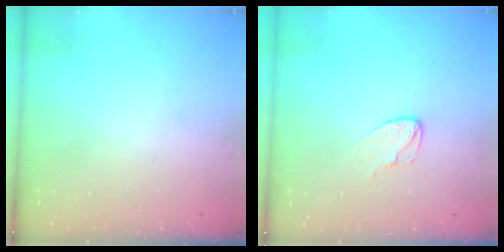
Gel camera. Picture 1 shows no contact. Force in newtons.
{"total": 4.1, "press": 4.1, "slide": 0.3}